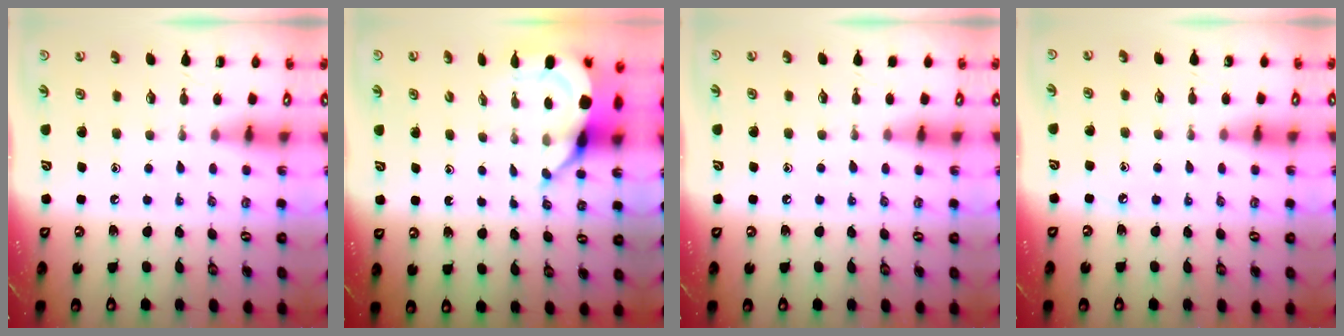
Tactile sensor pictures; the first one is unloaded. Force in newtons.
{"total": 6.0, "press": 6.0, "slide": 0.5}
{"total": 4.3, "press": 4.2, "slide": 0.7}
{"total": 2.7, "press": 2.7, "slide": 0.4}